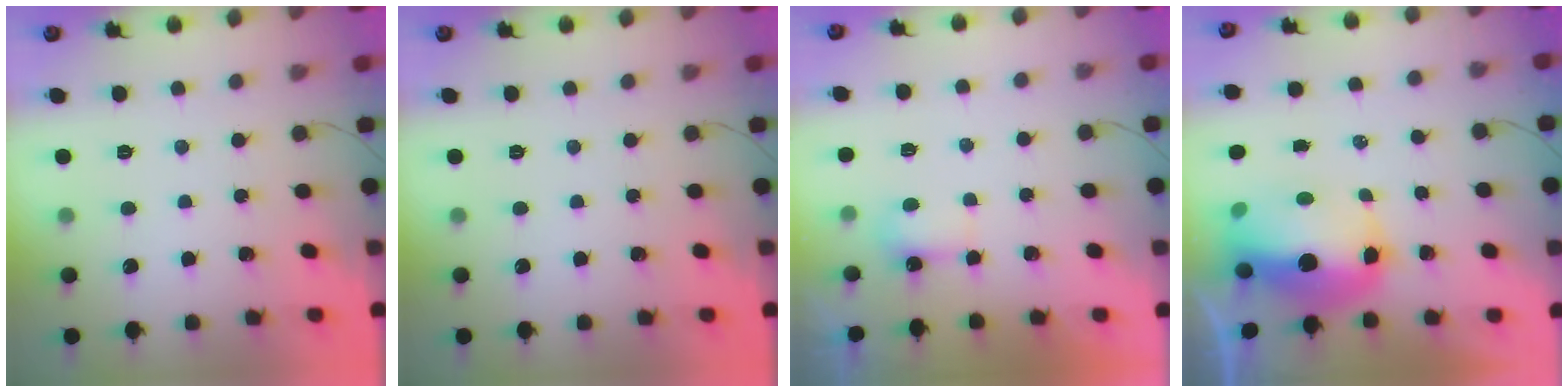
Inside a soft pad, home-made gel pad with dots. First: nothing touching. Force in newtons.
{"total": 0.0}
{"total": 3.3, "press": 3.1, "slide": 1.0}
{"total": 14.3, "press": 14.0, "slide": 2.9}